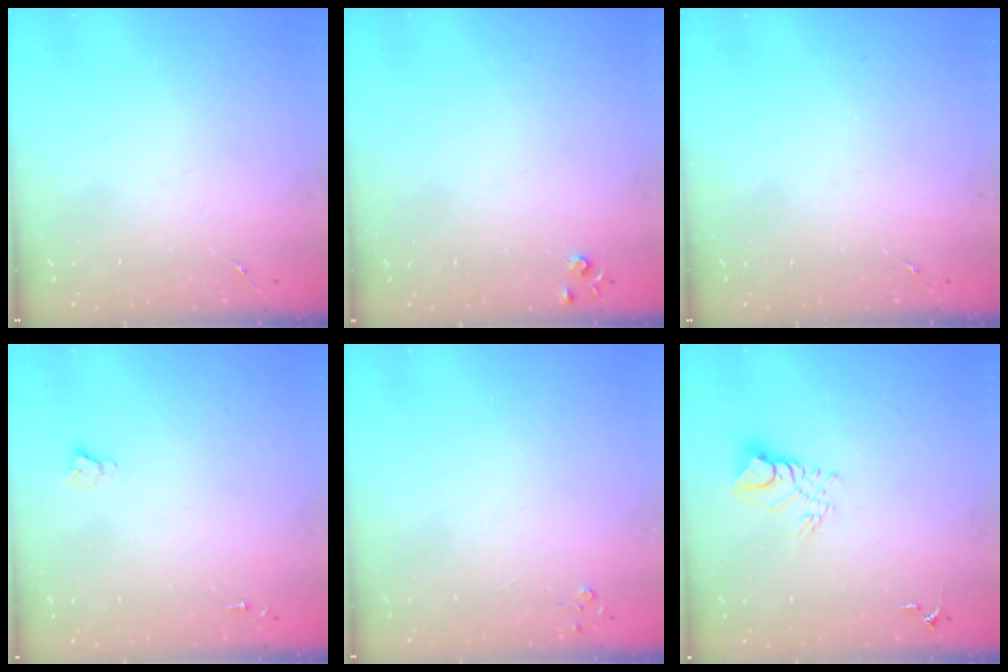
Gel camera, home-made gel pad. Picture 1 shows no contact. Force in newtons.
{"total": 4.3, "press": 4.3, "slide": 0.7}
{"total": 0.0}
{"total": 2.7, "press": 2.7, "slide": 0.0}
{"total": 2.8, "press": 2.8, "slide": 0.3}
{"total": 8.6, "press": 8.6, "slide": 0.8}